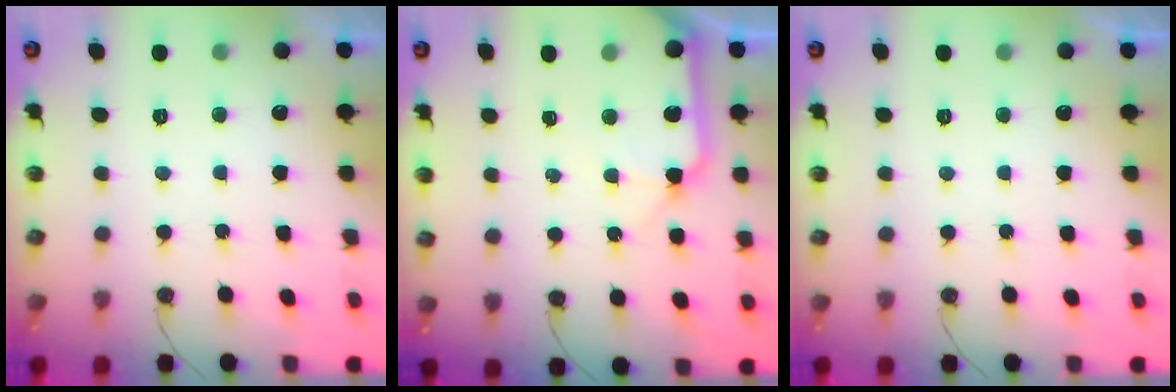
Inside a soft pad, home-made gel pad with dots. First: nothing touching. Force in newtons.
{"total": 13.2, "press": 13.0, "slide": 2.0}
{"total": 0.0}